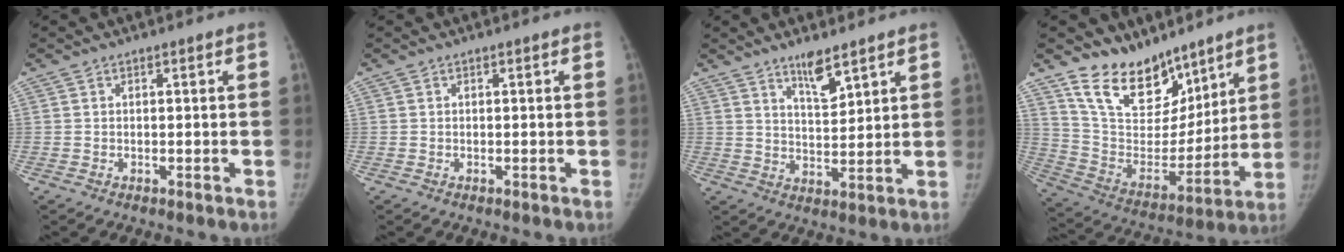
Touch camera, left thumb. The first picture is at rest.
{"total": 0.0}
{"total": 6.3, "force": [4.7, 1.7, 3.9], "torque": [-0.055, -0.037, 0.083]}
{"total": 18.3, "force": [14.0, 9.7, 6.8], "torque": [-0.064, -0.087, 0.255]}